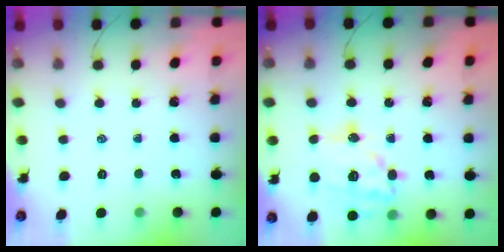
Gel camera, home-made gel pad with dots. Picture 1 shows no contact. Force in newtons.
{"total": 16.8, "press": 16.6, "slide": 2.6}